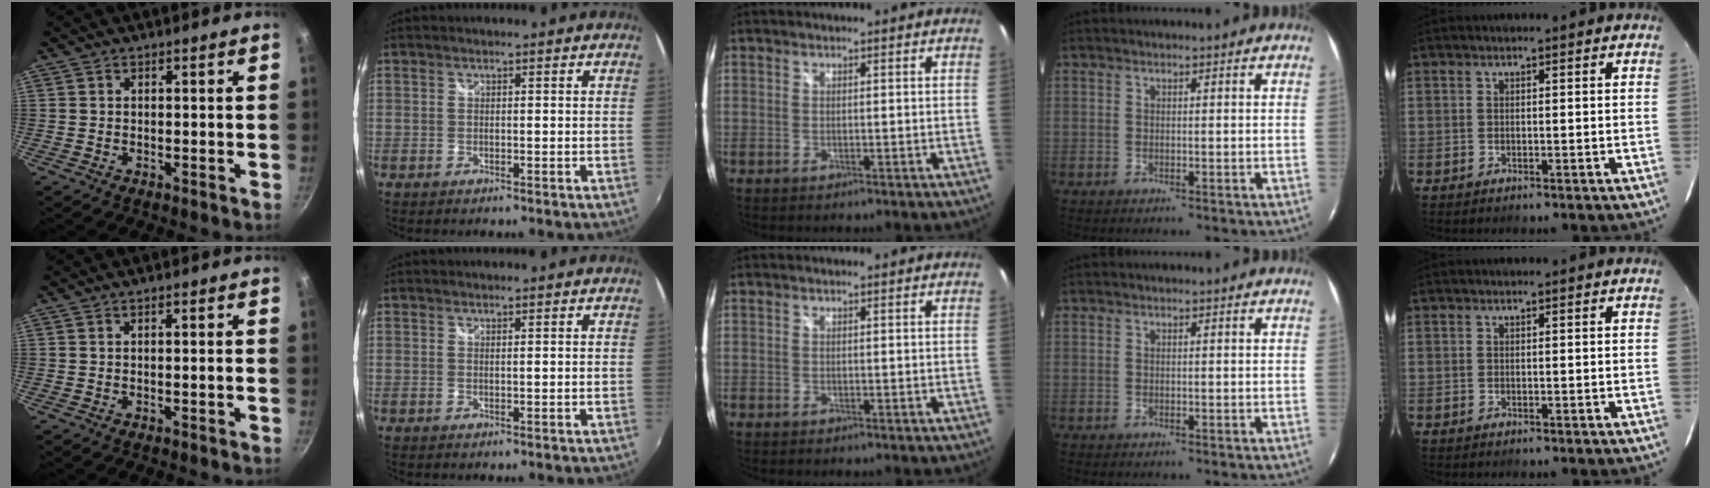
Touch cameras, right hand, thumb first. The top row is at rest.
{"thumb": {"total": 0.7, "force": [-0.5, -0.2, 0.4], "torque": [-0.017, 0.005, -0.007]}, "index": {"total": 0.6, "force": [0.2, -0.5, -0.3], "torque": [0.005, -0.002, 0.001]}}